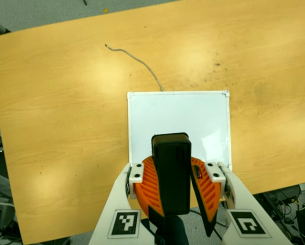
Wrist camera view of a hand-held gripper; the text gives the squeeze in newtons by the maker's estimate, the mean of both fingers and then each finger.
{"total": 11.5, "left": 11.1, "right": 11.9}